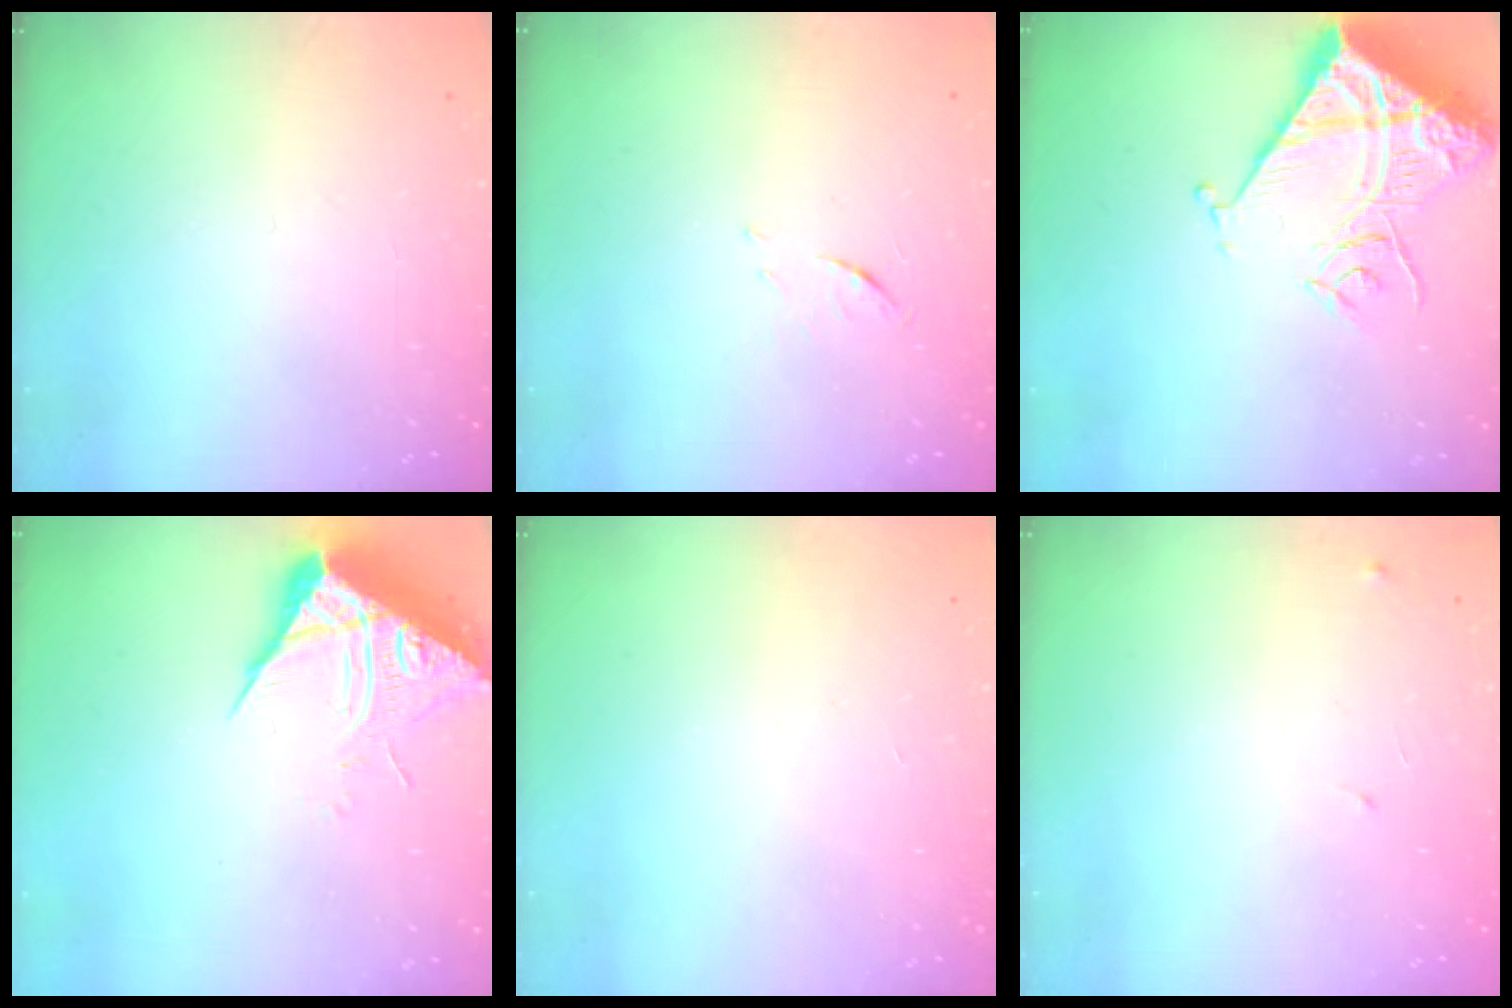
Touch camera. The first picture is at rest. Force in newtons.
{"total": 5.0, "press": 4.9, "slide": 0.4}
{"total": 14.6, "press": 14.5, "slide": 1.4}
{"total": 8.8, "press": 8.7, "slide": 0.9}
{"total": 1.7, "press": 1.7, "slide": 0.1}
{"total": 8.1, "press": 8.1, "slide": 0.6}